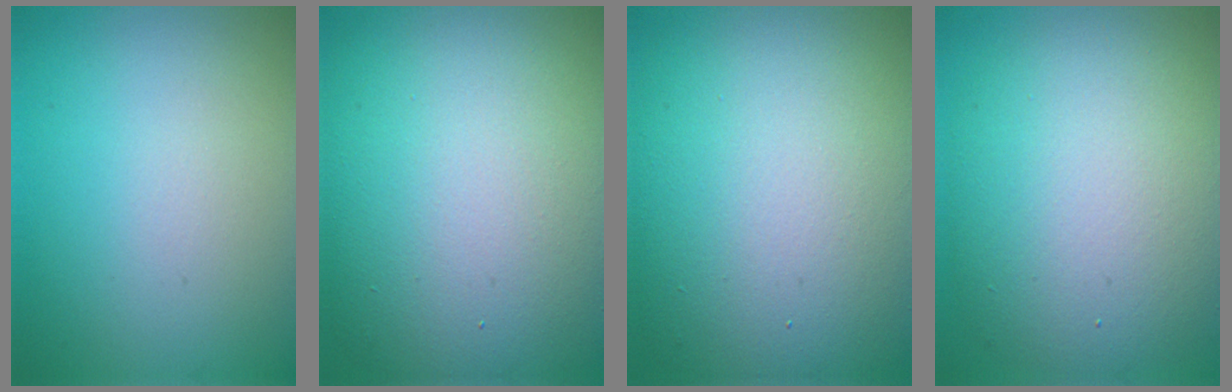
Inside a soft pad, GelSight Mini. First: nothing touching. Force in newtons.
{"total": 17.8, "press": 17.7, "slide": 1.1}
{"total": 17.0, "press": 16.9, "slide": 1.3}
{"total": 11.2, "press": 11.2, "slide": 0.7}